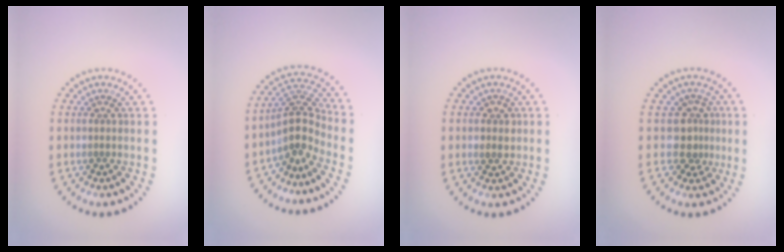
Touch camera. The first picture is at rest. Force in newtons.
{"total": 3.5, "press": 2.6, "slide": 2.3}
{"total": 1.5, "press": 1.5, "slide": 0.4}
{"total": 2.7, "press": 1.8, "slide": 1.9}